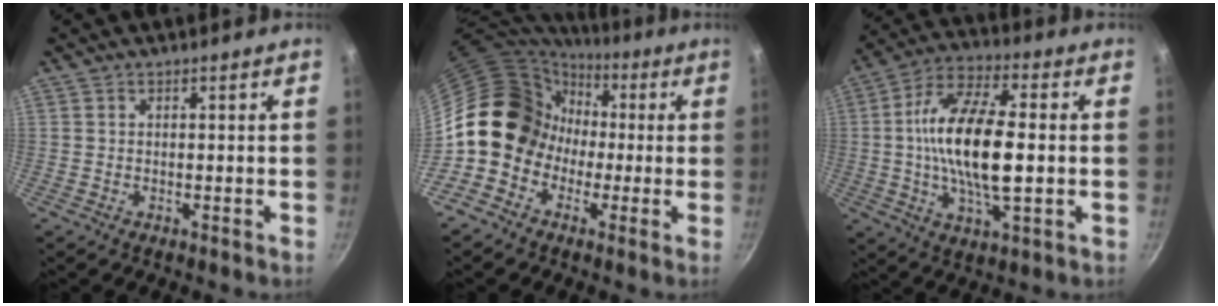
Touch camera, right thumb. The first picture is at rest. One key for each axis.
{"total": 13.6, "fx": 0.1, "fy": 12.0, "fz": 6.4, "tx": -0.066, "ty": 0.037, "tz": -0.015}
{"total": 18.1, "fx": -0.1, "fy": 7.3, "fz": 16.6, "tx": -0.309, "ty": 0.017, "tz": -0.013}